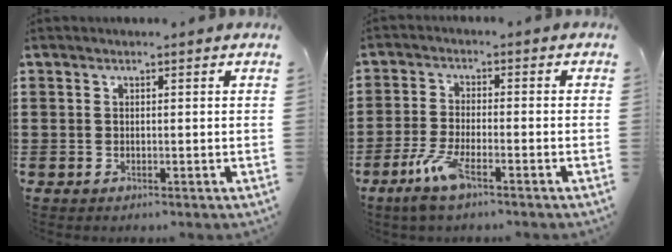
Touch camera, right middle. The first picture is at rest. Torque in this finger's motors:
{"motor_torque": [2.14, 0.00, 0.60, 0.19]}